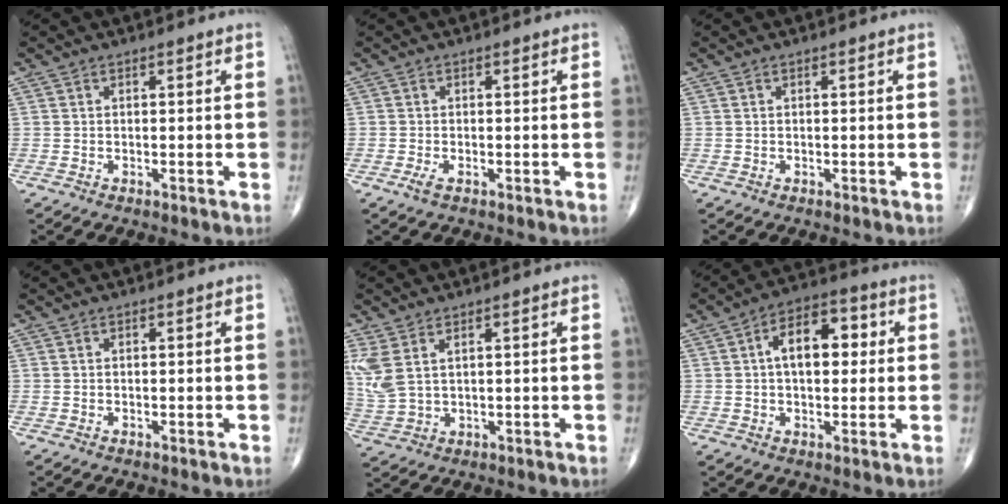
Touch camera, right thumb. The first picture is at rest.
{"total": 1.4, "force": [-0.7, 0.6, 1.1], "torque": [-0.027, -0.003, -0.016]}
{"total": 0.0}
{"total": 0.0}
{"total": 6.9, "force": [2.8, 3.6, 5.2], "torque": [-0.135, -0.004, 0.070]}
{"total": 10.9, "force": [1.8, 6.3, 8.7], "torque": [-0.110, 0.020, 0.022]}